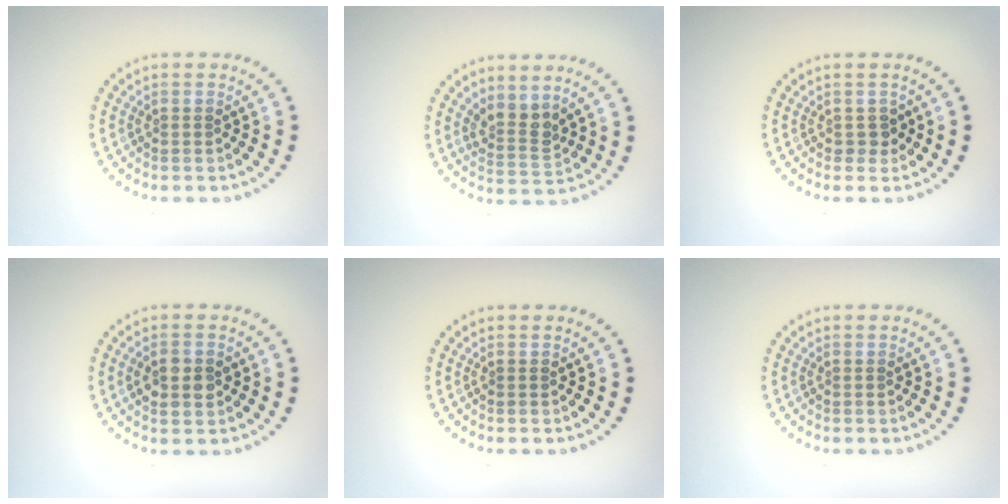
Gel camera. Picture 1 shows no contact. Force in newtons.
{"total": 2.6, "press": 1.9, "slide": 1.7}
{"total": 1.1, "press": 0.9, "slide": 0.6}
{"total": 2.9, "press": 2.9, "slide": 0.1}
{"total": 0.0}
{"total": 0.0}